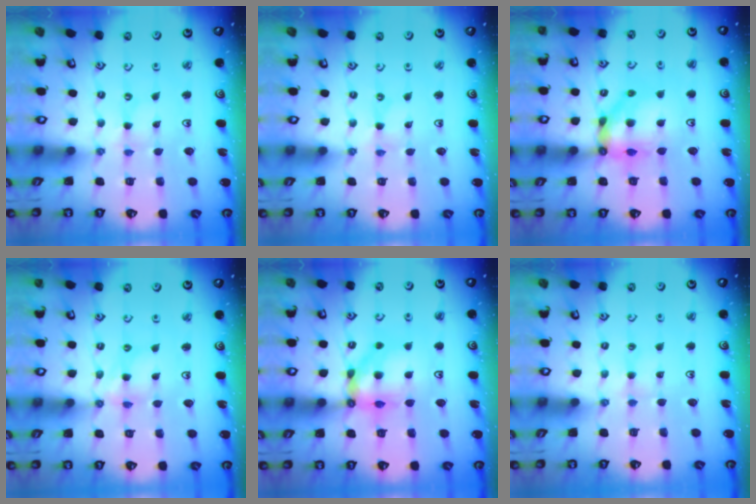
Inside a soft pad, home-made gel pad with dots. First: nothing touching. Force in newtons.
{"total": 0.0}
{"total": 12.5, "press": 12.3, "slide": 1.8}
{"total": 5.9, "press": 5.9, "slide": 0.7}
{"total": 11.1, "press": 10.9, "slide": 1.5}
{"total": 1.7, "press": 1.6, "slide": 0.4}